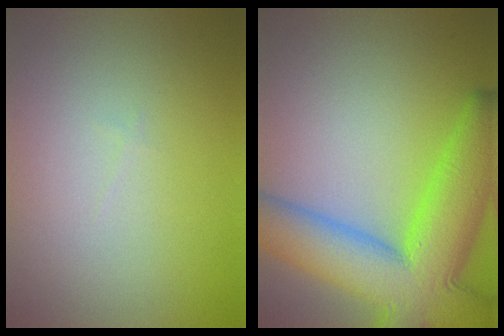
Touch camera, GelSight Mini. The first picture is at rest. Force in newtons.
{"total": 12.5, "press": 12.5, "slide": 0.6}